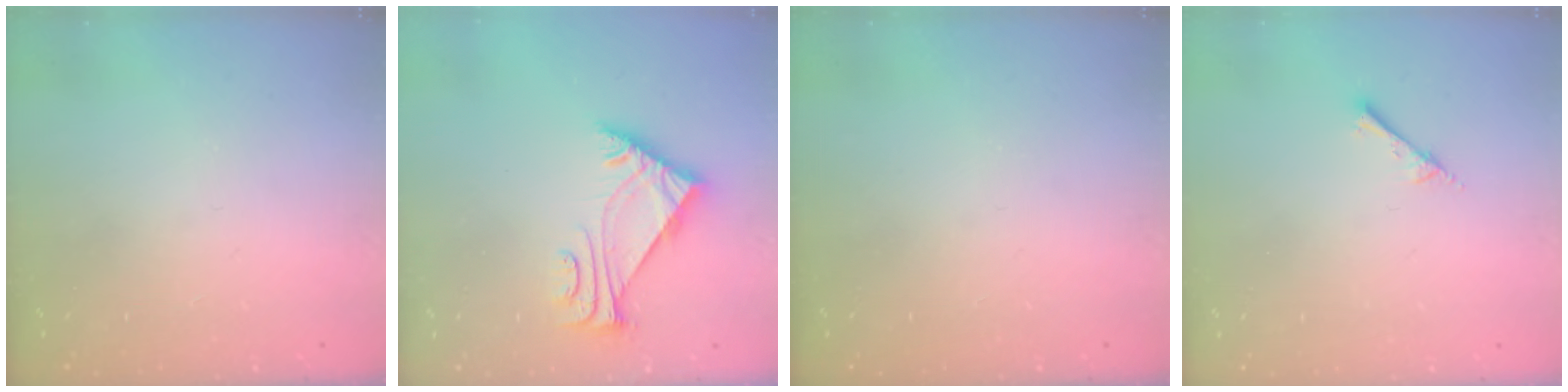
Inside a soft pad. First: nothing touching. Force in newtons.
{"total": 5.7, "press": 5.7, "slide": 1.0}
{"total": 0.0}
{"total": 2.4, "press": 2.4, "slide": 0.2}